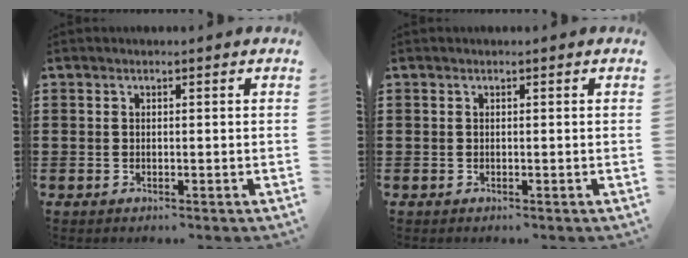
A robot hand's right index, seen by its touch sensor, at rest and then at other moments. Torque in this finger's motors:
{"motor_torque": [1.01, 1.13, 0.00, 0.01]}